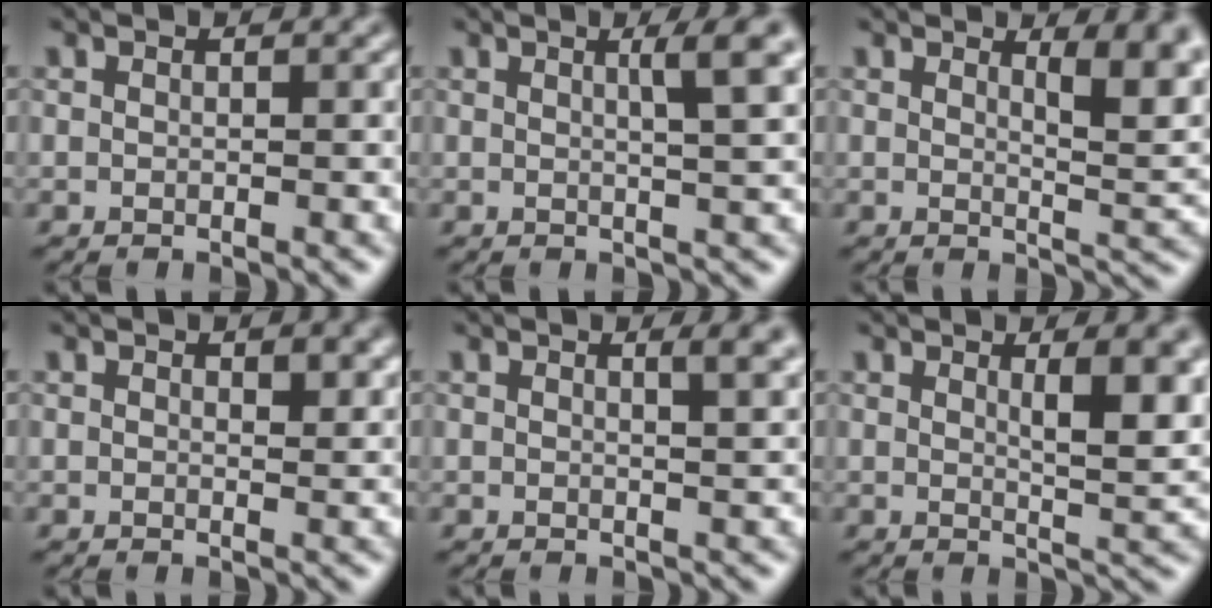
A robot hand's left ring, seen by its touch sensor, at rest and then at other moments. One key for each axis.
{"total": 3.7, "fx": 1.3, "fy": 0.7, "fz": 3.4, "tx": -0.038, "ty": 0.007, "tz": 0.017}
{"total": 5.1, "fx": 2.4, "fy": 1.7, "fz": 4.2, "tx": -0.041, "ty": -0.003, "tz": 0.033}
{"total": 1.7, "fx": 0.7, "fy": 0.7, "fz": 1.3, "tx": -0.015, "ty": -0.002, "tz": 0.013}
{"total": 2.7, "fx": 1.2, "fy": 0.9, "fz": 2.2, "tx": -0.013, "ty": 0.004, "tz": 0.009}
{"total": 5.3, "fx": 1.7, "fy": 1.4, "fz": 4.8, "tx": -0.060, "ty": -0.002, "tz": 0.027}